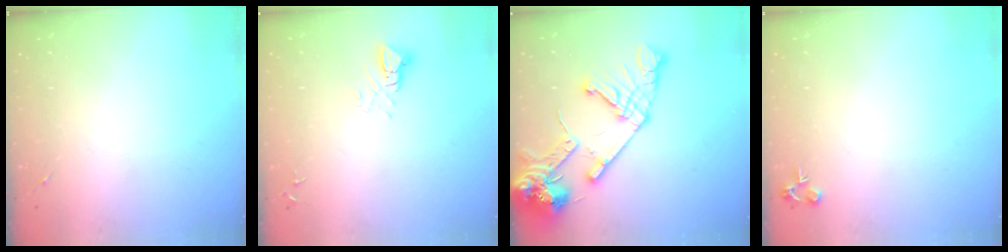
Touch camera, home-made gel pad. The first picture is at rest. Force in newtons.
{"total": 5.3, "press": 5.3, "slide": 0.3}
{"total": 20.8, "press": 20.7, "slide": 2.5}
{"total": 4.7, "press": 4.7, "slide": 0.2}